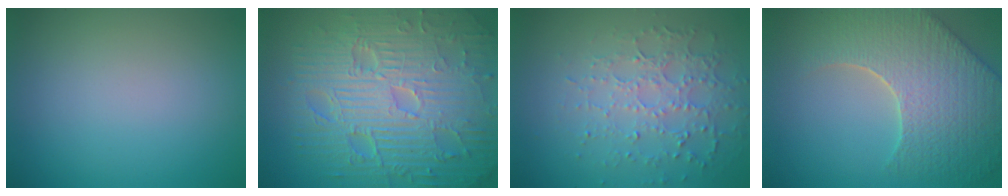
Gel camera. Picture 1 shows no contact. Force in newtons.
{"total": 12.5, "press": 8.0, "slide": 9.7}
{"total": 5.0, "press": 3.5, "slide": 3.5}
{"total": 8.5, "press": 6.3, "slide": 5.8}